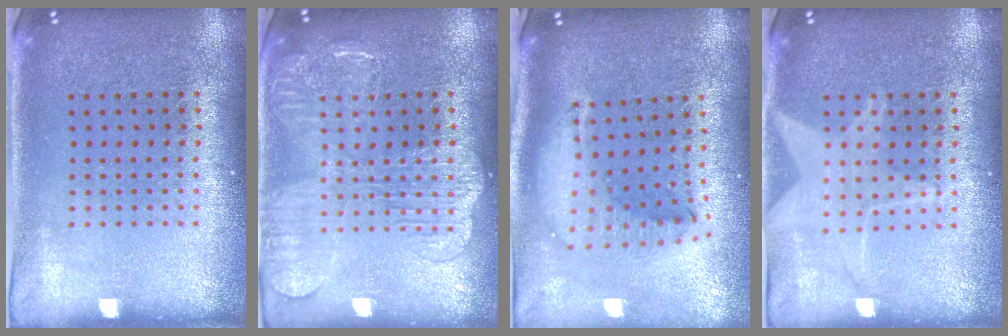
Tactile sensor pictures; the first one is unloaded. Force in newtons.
{"total": 2.3, "press": 2.2, "slide": 0.4}
{"total": 2.2, "press": 1.7, "slide": 1.4}
{"total": 2.4, "press": 2.4, "slide": 0.3}